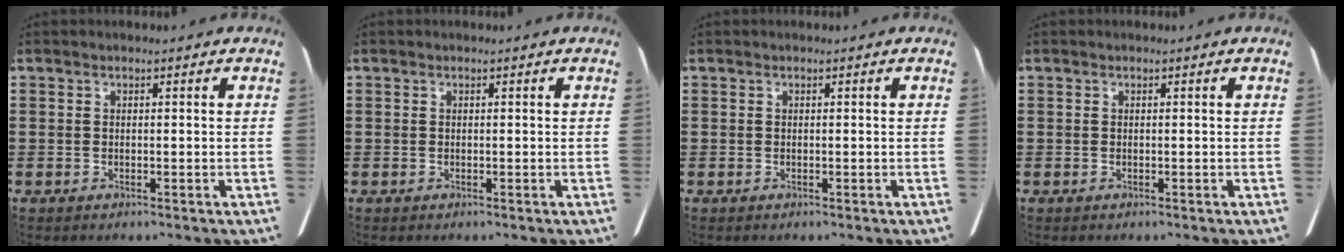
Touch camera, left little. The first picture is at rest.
{"total": 0.0}
{"total": 0.0}
{"total": 0.0}